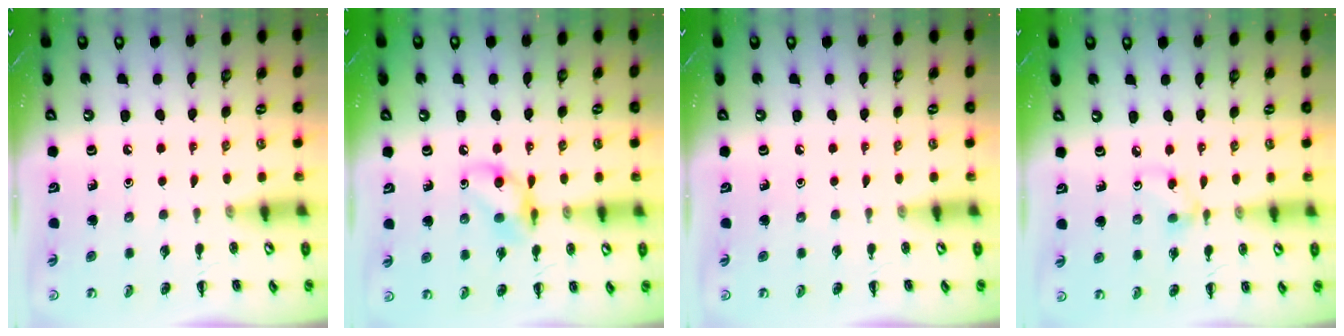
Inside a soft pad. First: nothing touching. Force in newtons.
{"total": 10.4, "press": 10.3, "slide": 1.5}
{"total": 0.0}
{"total": 4.1, "press": 4.1, "slide": 0.5}